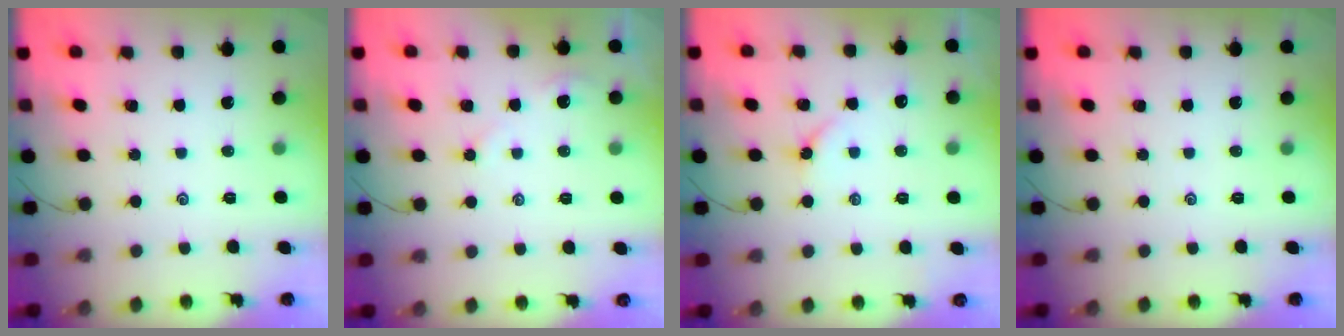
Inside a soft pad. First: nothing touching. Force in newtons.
{"total": 2.8, "press": 2.8, "slide": 0.4}
{"total": 3.8, "press": 3.7, "slide": 0.5}
{"total": 0.0}